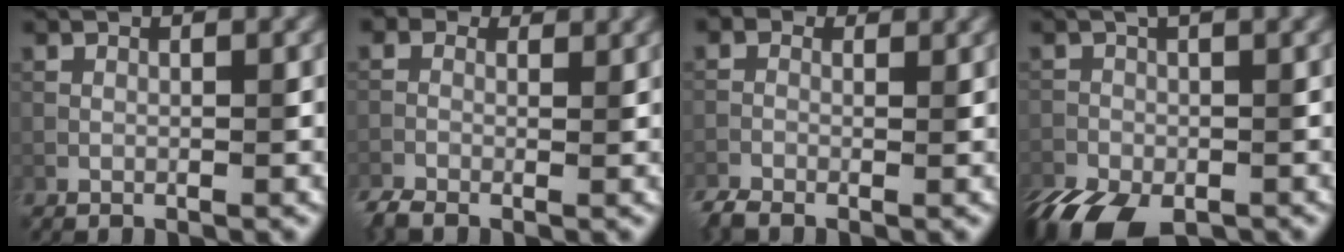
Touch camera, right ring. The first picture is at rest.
{"total": 3.2, "force": [-0.9, 2.3, 2.0], "torque": [-0.041, -0.001, -0.018]}
{"total": 2.8, "force": [-1.4, 1.9, 1.6], "torque": [-0.038, -0.006, -0.030]}
{"total": 8.7, "force": [-4.9, 3.9, 6.1], "torque": [-0.121, -0.038, -0.078]}